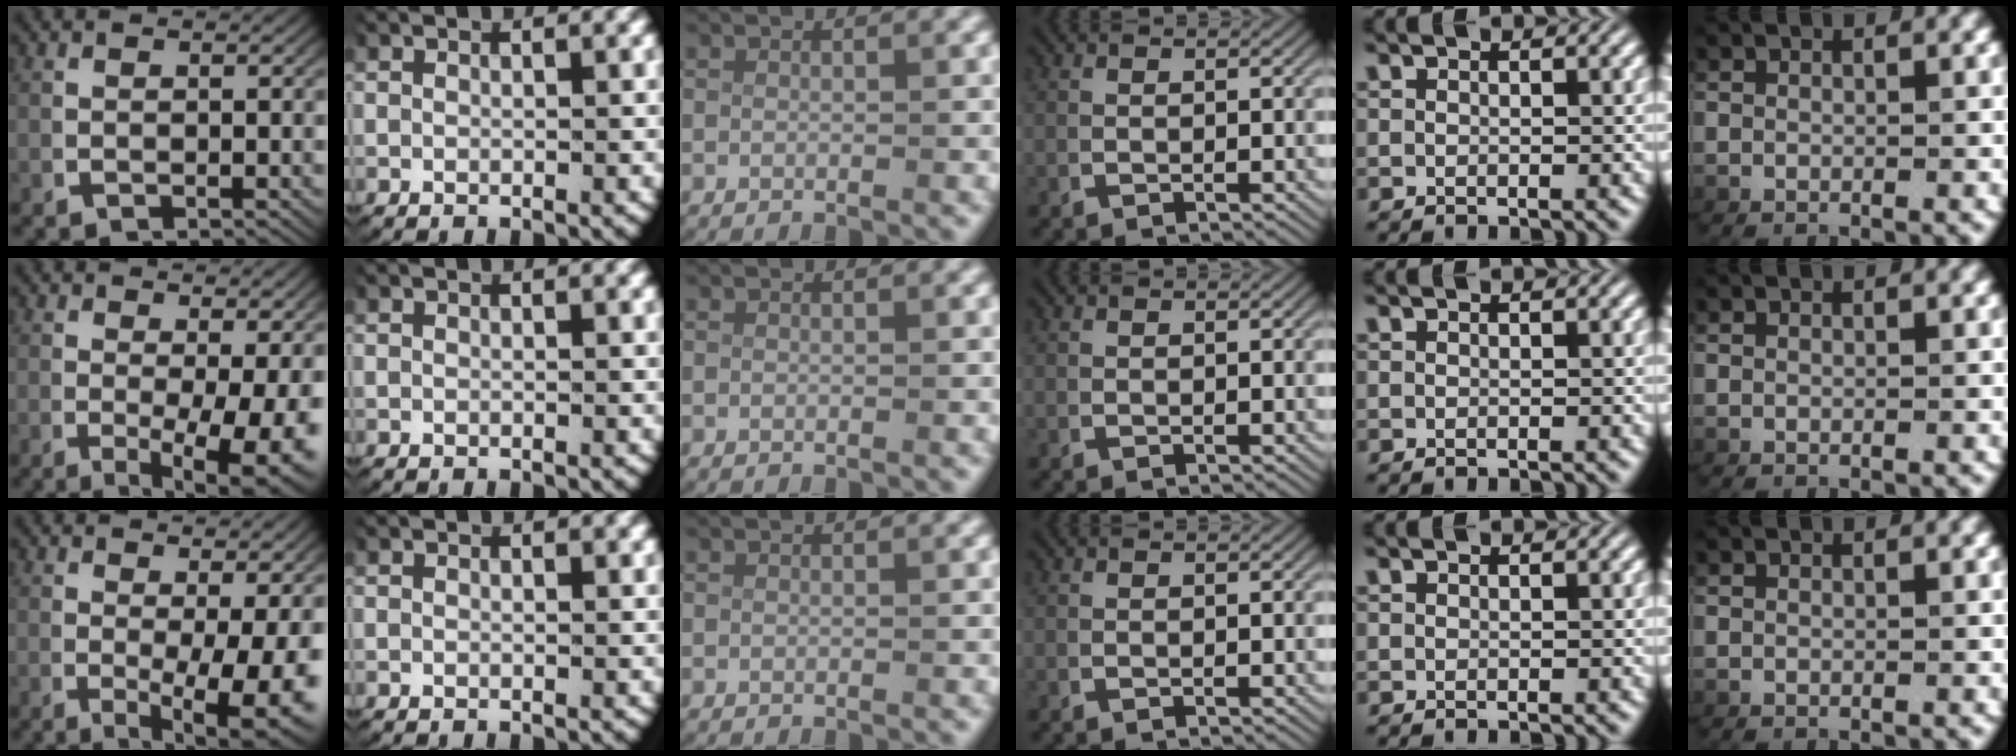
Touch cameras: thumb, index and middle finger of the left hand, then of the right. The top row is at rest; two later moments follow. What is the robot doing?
{"motion": "lift_and_place", "object": "map"}